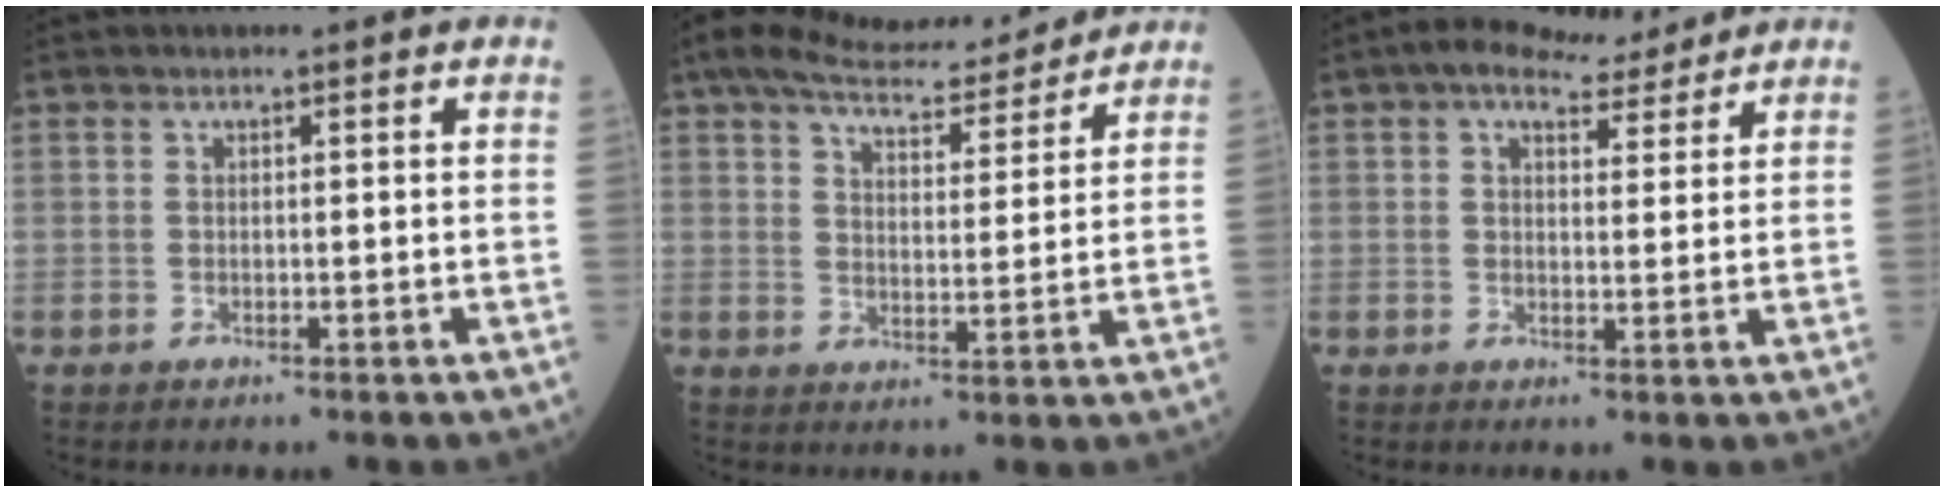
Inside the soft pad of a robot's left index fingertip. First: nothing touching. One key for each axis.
{"total": 13.2, "fx": 11.9, "fy": 2.4, "fz": 5.0, "tx": -0.085, "ty": 0.020, "tz": 0.175}
{"total": 7.0, "fx": 5.6, "fy": 2.6, "fz": 3.3, "tx": -0.051, "ty": 0.026, "tz": 0.083}